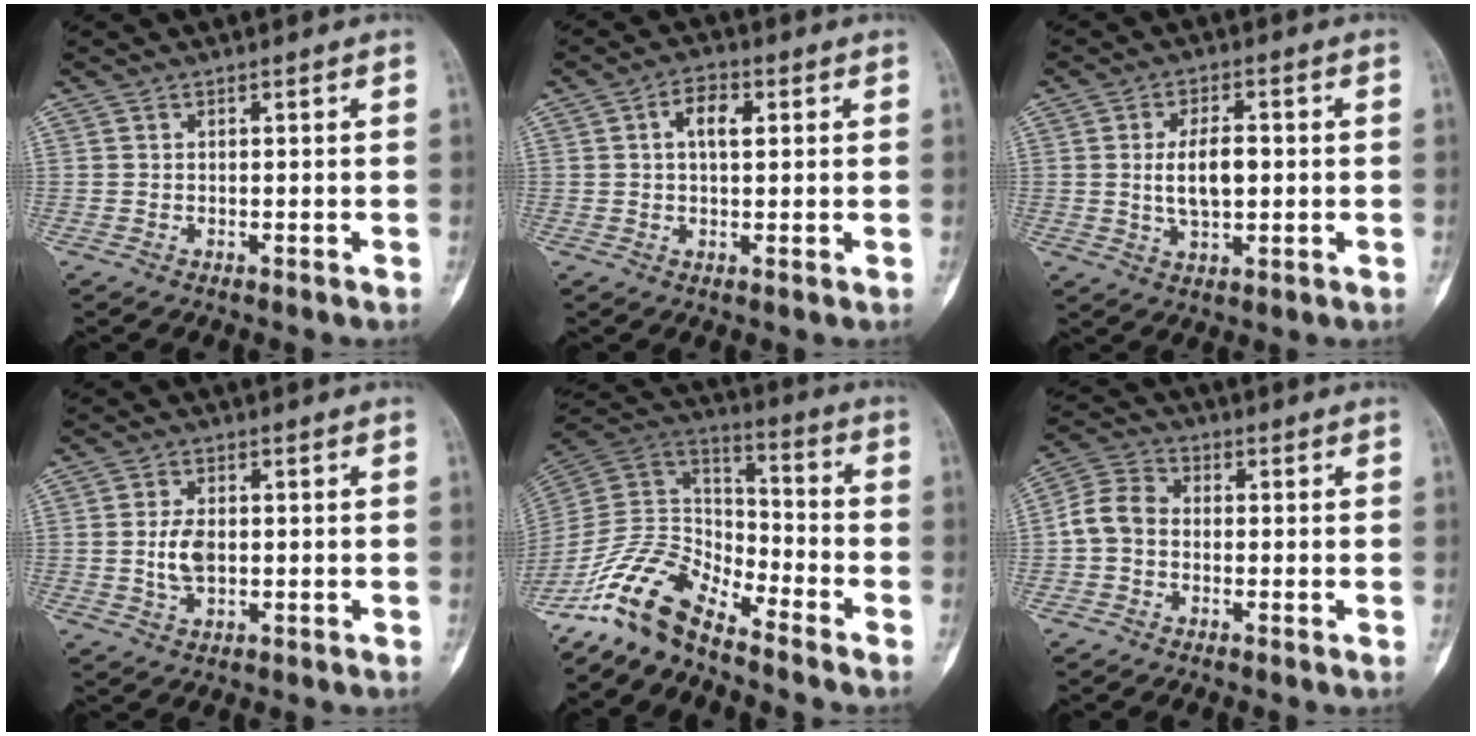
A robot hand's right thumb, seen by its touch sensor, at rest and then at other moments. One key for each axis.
{"total": 5.3, "fx": 1.2, "fy": 2.7, "fz": 4.4, "tx": -0.067, "ty": 0.006, "tz": 0.015}
{"total": 7.4, "fx": 0.2, "fy": 3.7, "fz": 6.4, "tx": -0.108, "ty": 0.002, "tz": 0.004}
{"total": 4.9, "fx": -0.1, "fy": 2.9, "fz": 4.0, "tx": -0.075, "ty": 0.000, "tz": -0.001}
{"total": 12.7, "fx": -10.7, "fy": 4.3, "fz": 5.3, "tx": -0.092, "ty": 0.091, "tz": -0.219}
{"total": 6.6, "fx": -0.9, "fy": 5.2, "fz": 3.9, "tx": -0.065, "ty": 0.022, "tz": -0.033}